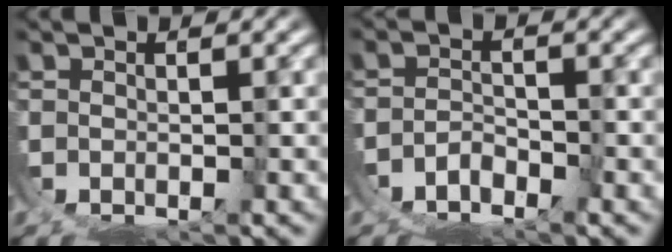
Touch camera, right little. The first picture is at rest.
{"total": 3.5, "force": [-2.6, 2.1, 1.0], "torque": [-0.018, 0.000, -0.052]}